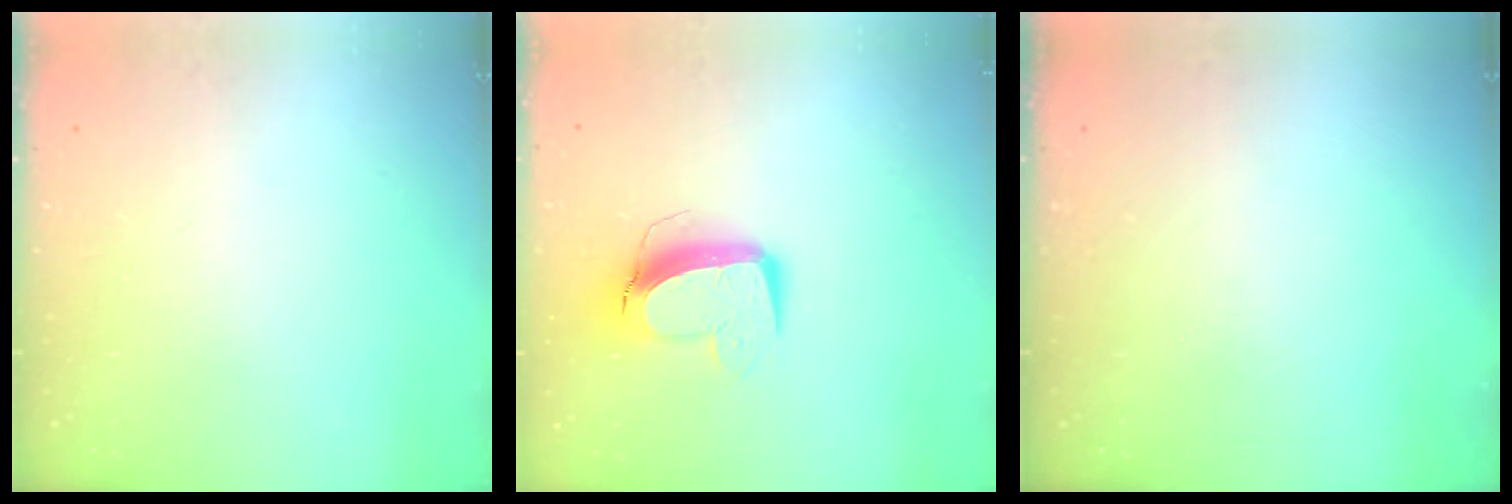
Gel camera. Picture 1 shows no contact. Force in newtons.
{"total": 11.1, "press": 11.1, "slide": 0.9}
{"total": 0.0}